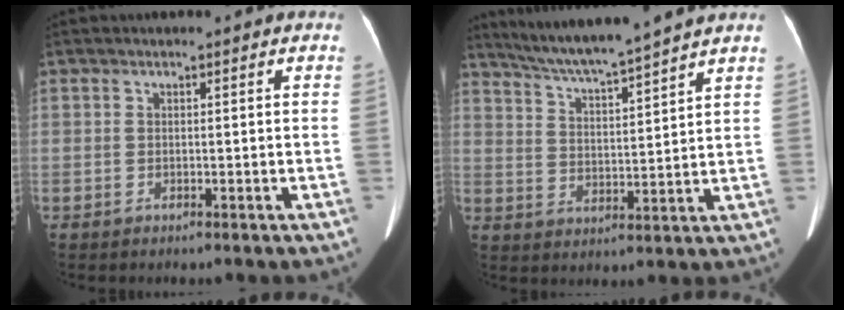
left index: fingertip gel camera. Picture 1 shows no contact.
{"total": 12.0, "force": [10.8, -1.4, 5.2], "torque": [-0.092, 0.011, 0.176]}